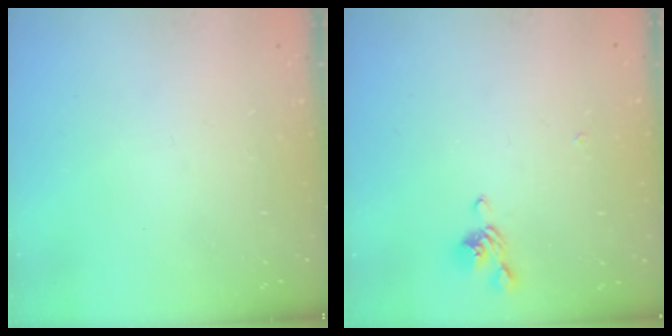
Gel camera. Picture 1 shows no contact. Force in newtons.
{"total": 3.8, "press": 3.8, "slide": 0.3}